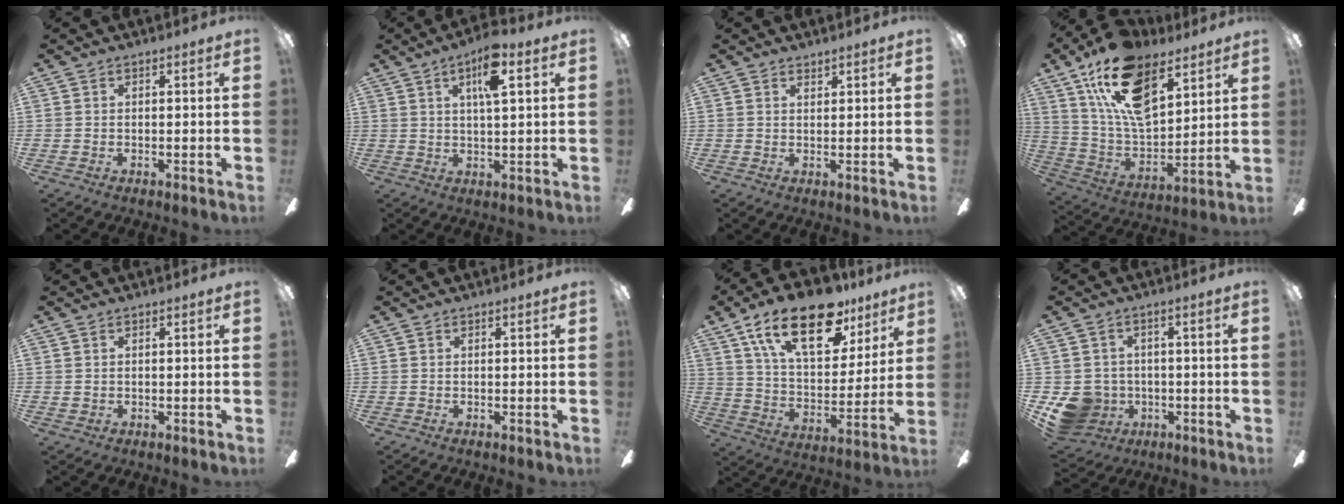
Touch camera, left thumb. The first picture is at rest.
{"total": 8.0, "force": [4.0, 1.9, 6.6], "torque": [-0.113, -0.002, 0.062]}
{"total": 1.3, "force": [1.2, 0.4, 0.1], "torque": [-0.003, -0.001, 0.024]}
{"total": 20.7, "force": [11.7, 10.8, 13.3], "torque": [-0.258, -0.051, 0.210]}
{"total": 0.7, "force": [0.3, 0.6, 0.1], "torque": [-0.002, 0.005, 0.004]}
{"total": 0.0}
{"total": 23.2, "force": [14.1, 11.0, 14.9], "torque": [-0.240, -0.066, 0.243]}
{"total": 8.8, "force": [-2.7, 7.9, 2.7], "torque": [-0.098, 0.015, -0.045]}